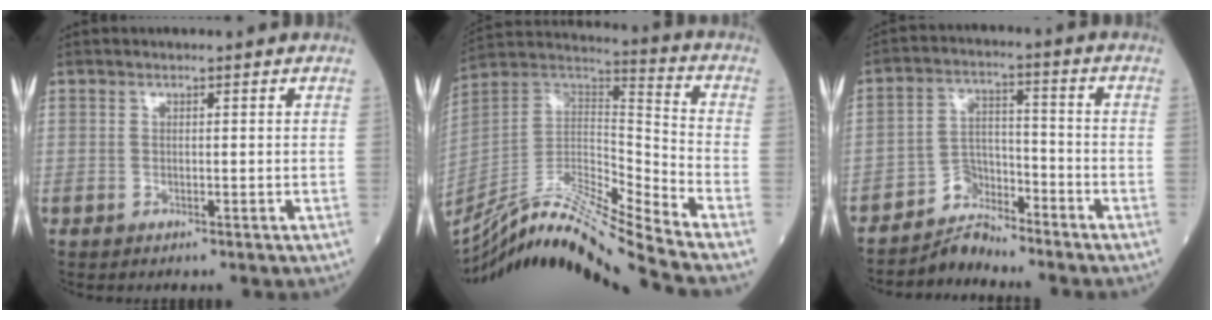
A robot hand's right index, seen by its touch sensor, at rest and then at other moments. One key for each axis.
{"total": 23.4, "fx": -20.9, "fy": -2.3, "fz": 10.2, "tx": -0.212, "ty": -0.012, "tz": -0.371}
{"total": 5.2, "fx": -5.0, "fy": 1.5, "fz": -0.1, "tx": 0.006, "ty": 0.013, "tz": -0.091}